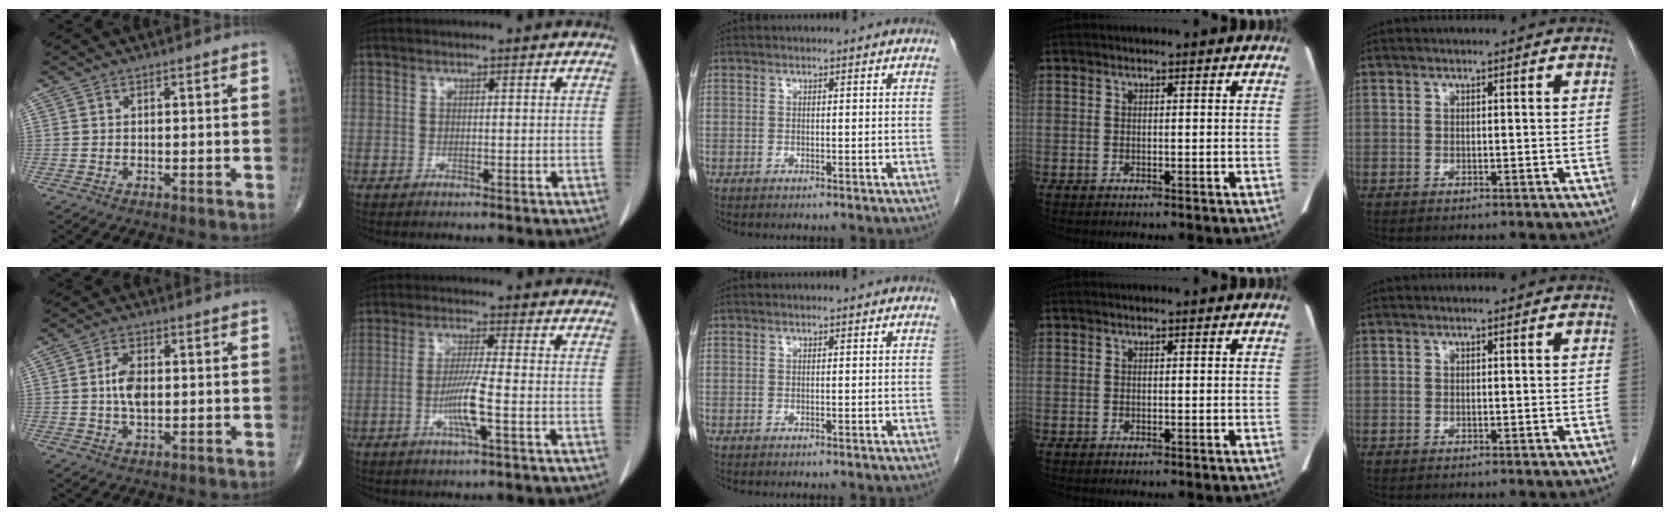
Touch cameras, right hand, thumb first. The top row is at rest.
{"thumb": {"total": 5.4, "force": [0.3, 3.0, 4.5], "torque": [-0.082, 0.003, 0.003]}, "index": {"total": 6.0, "force": [-1.8, -0.4, 5.7], "torque": [-0.110, -0.007, -0.036]}}